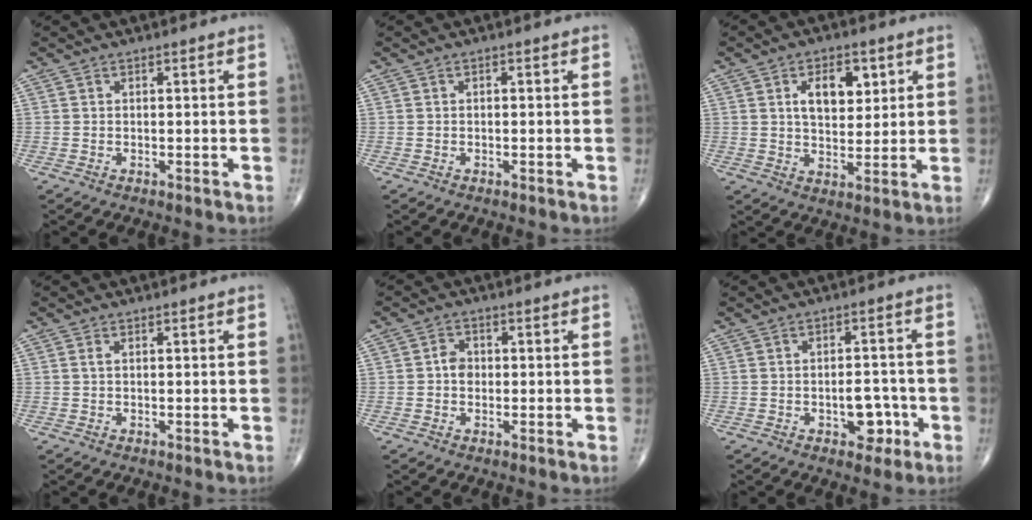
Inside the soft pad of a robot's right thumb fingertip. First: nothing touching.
{"total": 0.0}
{"total": 8.5, "force": [3.0, 5.0, 6.3], "torque": [-0.070, -0.015, 0.050]}
{"total": 0.6, "force": [0.1, 0.2, 0.5], "torque": [-0.015, 0.005, 0.003]}
{"total": 2.6, "force": [-0.2, 2.1, 1.5], "torque": [-0.010, 0.008, -0.010]}
{"total": 5.8, "force": [-2.2, 3.4, 4.1], "torque": [-0.032, 0.018, -0.026]}